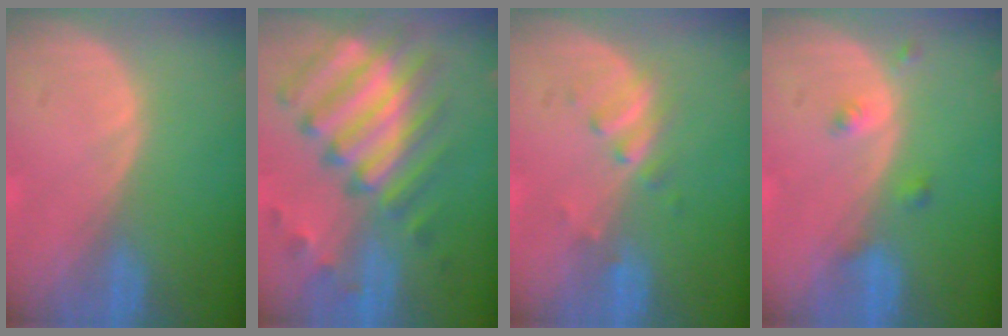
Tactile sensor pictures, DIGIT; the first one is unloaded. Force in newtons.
{"total": 10.6, "press": 10.2, "slide": 3.1}
{"total": 2.7, "press": 2.7, "slide": 0.5}
{"total": 2.1, "press": 2.1, "slide": 0.2}